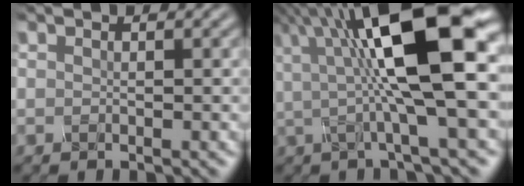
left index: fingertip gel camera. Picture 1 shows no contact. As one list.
[{"total": 13.4, "force": [2.8, 3.2, 12.7], "torque": [-0.200, 0.020, 0.040]}]